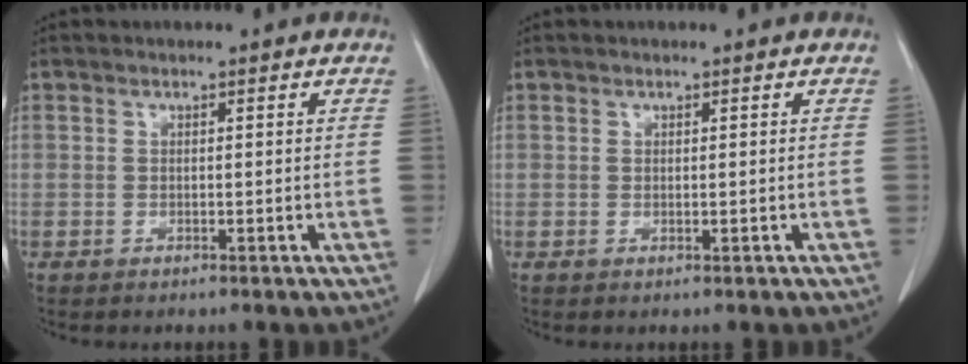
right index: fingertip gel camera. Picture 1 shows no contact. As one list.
[{"total": 0.0}]